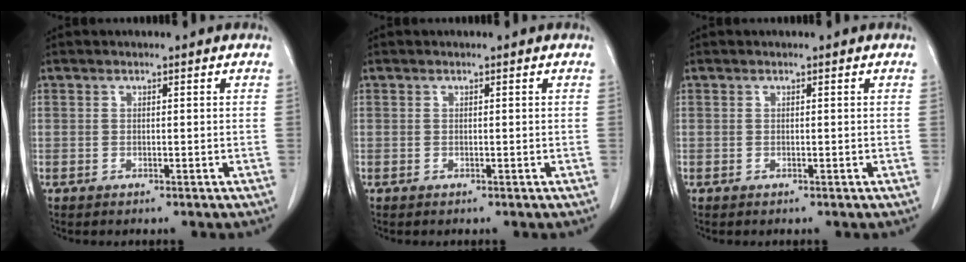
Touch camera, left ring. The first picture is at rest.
{"total": 0.0}
{"total": 0.0}